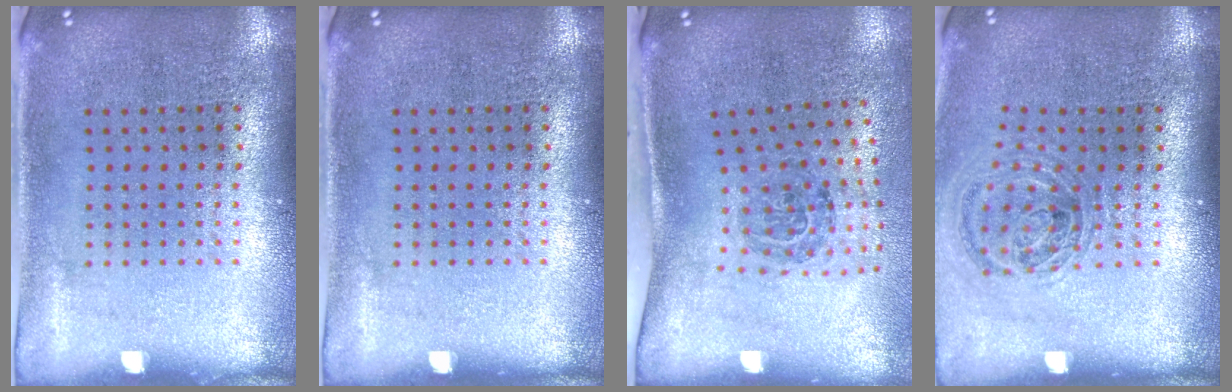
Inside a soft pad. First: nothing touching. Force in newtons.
{"total": 0.0}
{"total": 1.8, "press": 1.1, "slide": 1.4}
{"total": 1.1, "press": 1.0, "slide": 0.3}